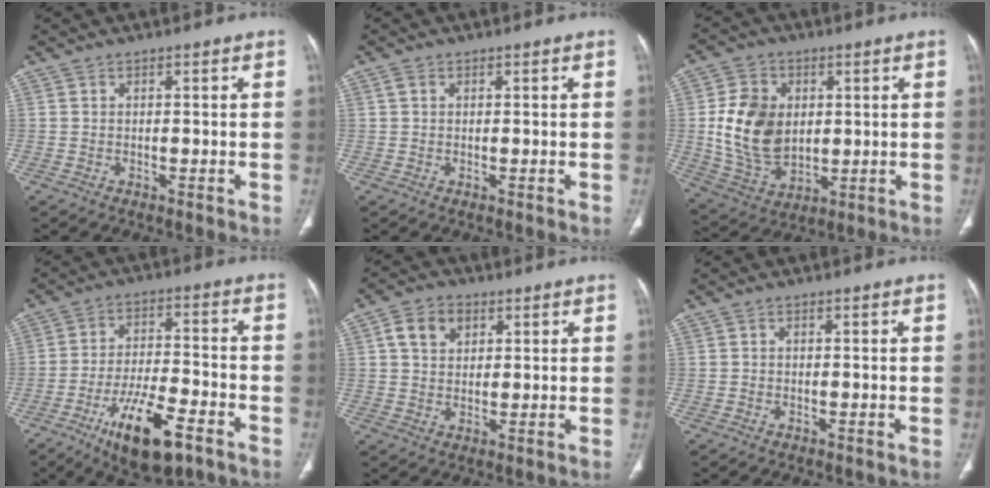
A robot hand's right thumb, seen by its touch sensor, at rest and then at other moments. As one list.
[{"total": 1.0, "force": [0.3, 0.7, 0.6], "torque": [-0.011, 0.004, 0.006]}, {"total": 14.1, "force": [1.6, 10.4, 9.5], "torque": [-0.143, -0.010, 0.046]}, {"total": 14.4, "force": [-8.1, 5.3, 10.8], "torque": [-0.177, 0.036, -0.130]}, {"total": 6.6, "force": [2.4, 4.9, 3.6], "torque": [-0.043, 0.000, 0.037]}, {"total": 0.0}]